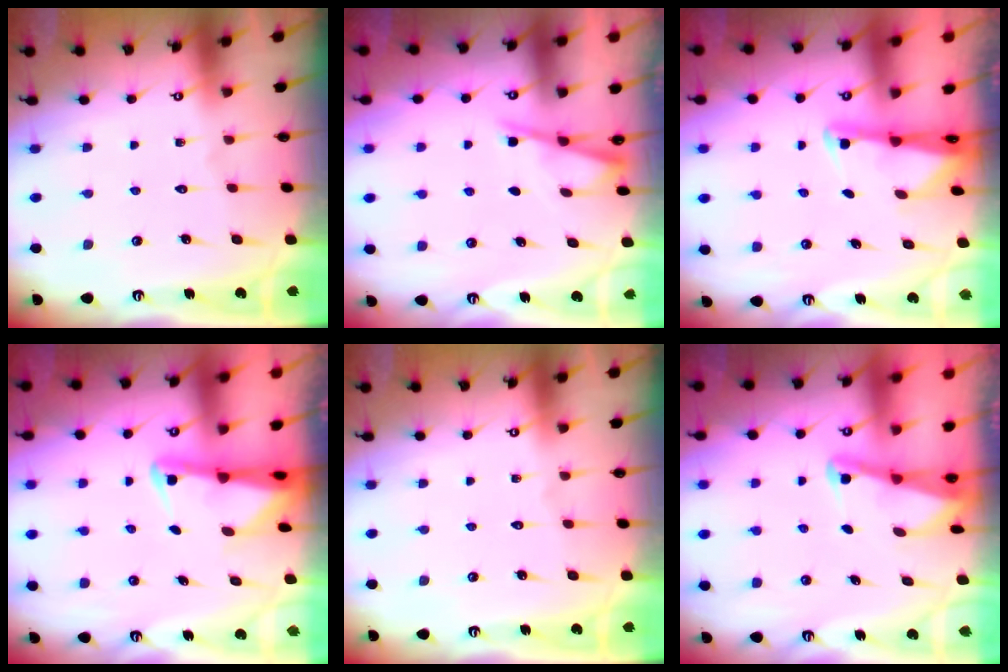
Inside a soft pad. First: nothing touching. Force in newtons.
{"total": 2.9, "press": 2.8, "slide": 0.4}
{"total": 2.0, "press": 2.0, "slide": 0.3}
{"total": 2.5, "press": 2.5, "slide": 0.5}
{"total": 0.0}
{"total": 2.2, "press": 2.2, "slide": 0.4}